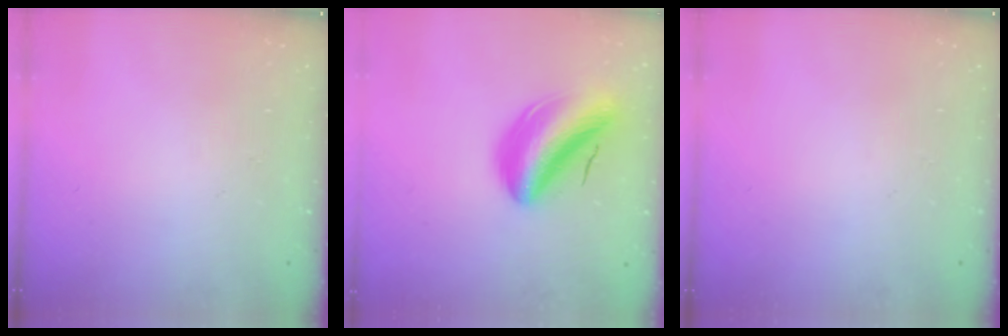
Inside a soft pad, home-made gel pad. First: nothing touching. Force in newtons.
{"total": 9.7, "press": 9.3, "slide": 2.7}
{"total": 0.0}